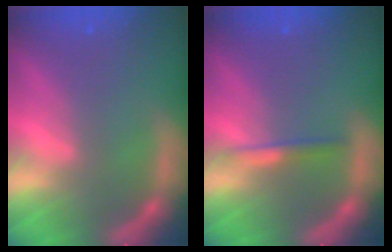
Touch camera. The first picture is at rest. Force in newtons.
{"total": 1.4}